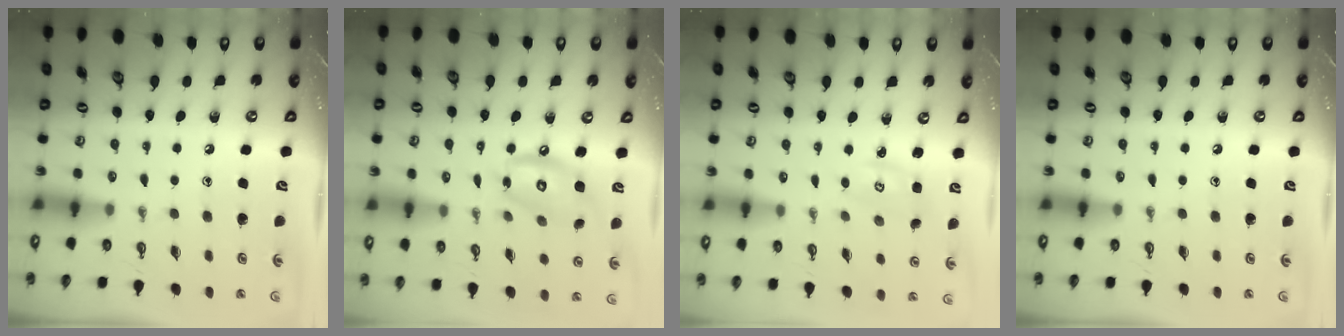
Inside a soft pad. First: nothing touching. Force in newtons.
{"total": 11.7, "press": 11.6, "slide": 0.9}
{"total": 2.8, "press": 2.8, "slide": 0.4}
{"total": 0.0}